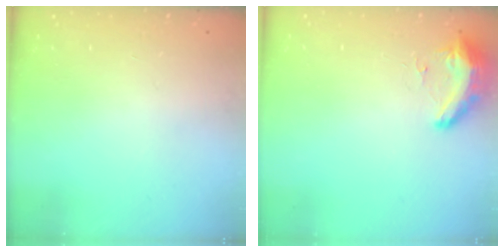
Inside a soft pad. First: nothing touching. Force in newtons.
{"total": 10.2, "press": 9.3, "slide": 4.2}